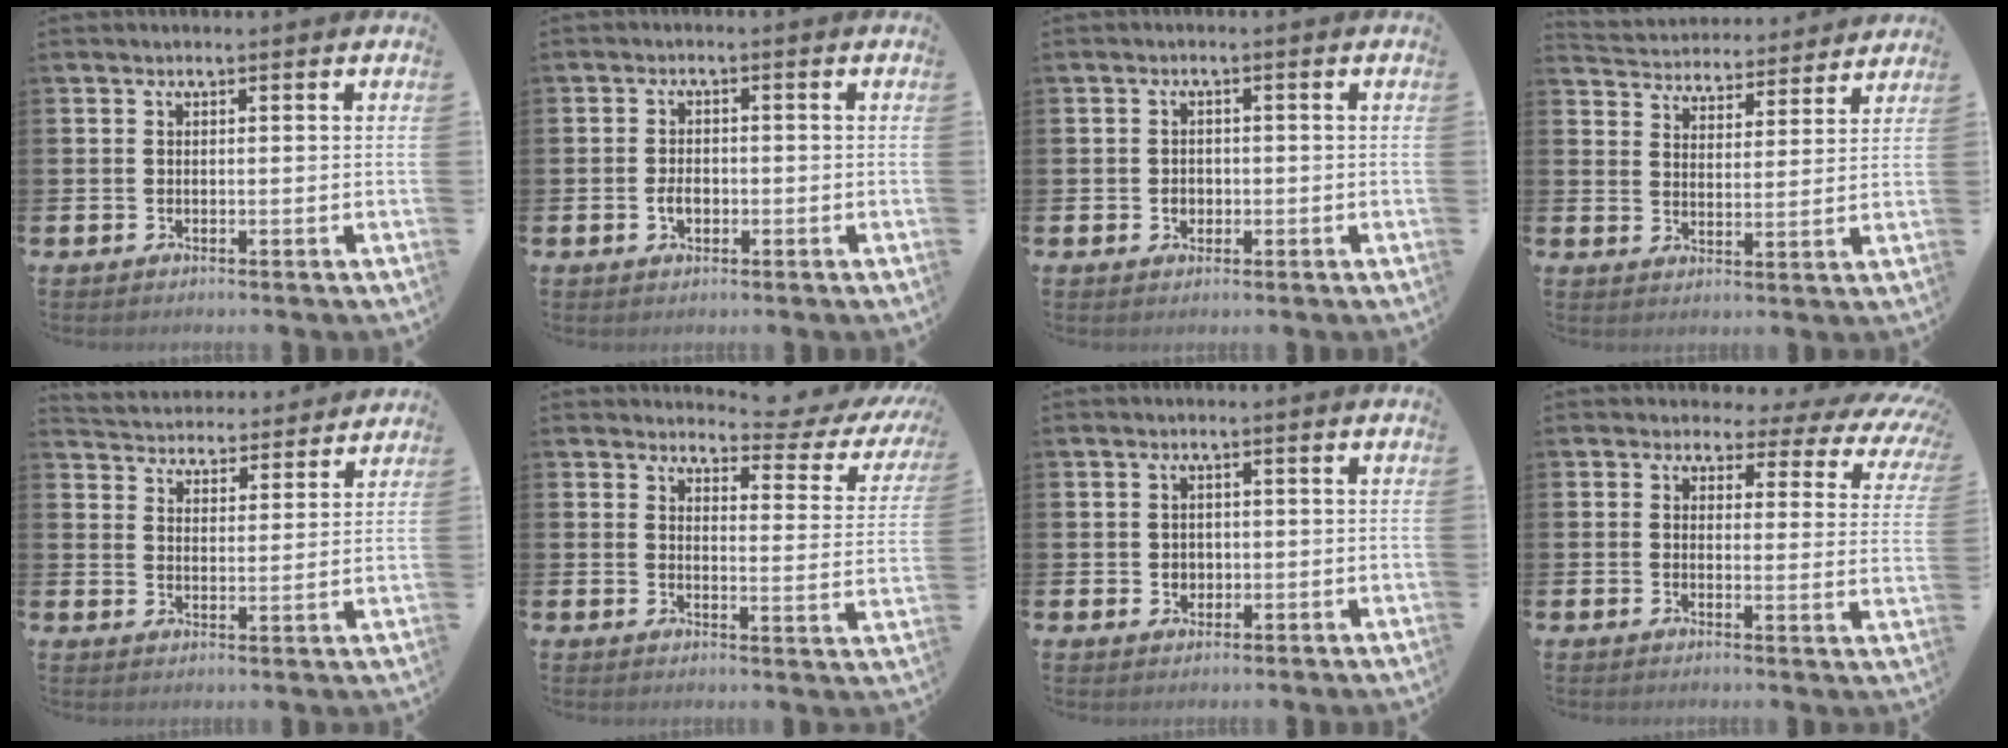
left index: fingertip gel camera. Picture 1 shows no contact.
{"total": 2.3, "force": [-0.6, 1.5, 1.6], "torque": [-0.023, 0.001, -0.013]}
{"total": 1.6, "force": [-0.3, 1.4, 0.6], "torque": [-0.006, 0.004, -0.011]}
{"total": 4.7, "force": [4.5, 1.1, -0.4], "torque": [-0.012, -0.041, 0.075]}
{"total": 4.7, "force": [4.6, 1.0, -0.5], "torque": [-0.008, -0.040, 0.078]}
{"total": 3.2, "force": [2.7, 1.4, 1.0], "torque": [-0.020, -0.026, 0.036]}
{"total": 1.7, "force": [0.2, 1.6, 0.4], "torque": [0.005, 0.002, -0.002]}
{"total": 2.7, "force": [1.6, 2.0, 0.9], "torque": [-0.017, -0.024, 0.016]}